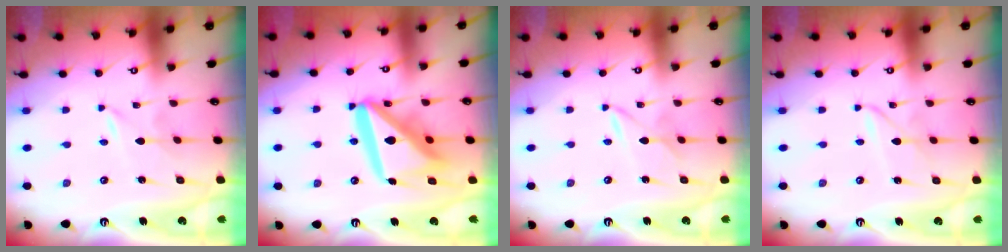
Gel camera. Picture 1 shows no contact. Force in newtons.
{"total": 20.0, "press": 19.8, "slide": 2.4}
{"total": 2.3, "press": 2.3, "slide": 0.2}
{"total": 1.8, "press": 1.8, "slide": 0.2}